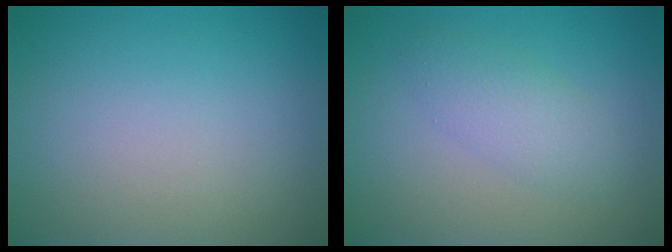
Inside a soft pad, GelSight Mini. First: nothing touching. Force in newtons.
{"total": 2.7, "press": 2.7, "slide": 0.1}